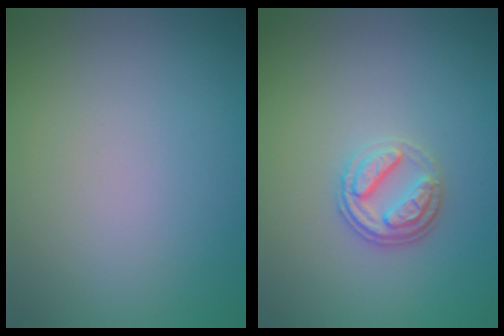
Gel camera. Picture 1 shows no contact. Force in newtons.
{"total": 2.8, "press": 2.6, "slide": 1.1}